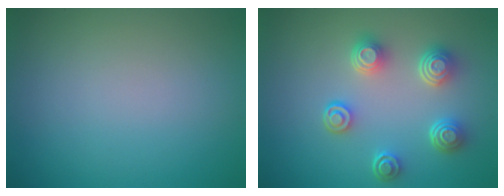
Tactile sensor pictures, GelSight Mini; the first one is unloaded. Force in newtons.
{"total": 4.5, "press": 3.5, "slide": 2.8}